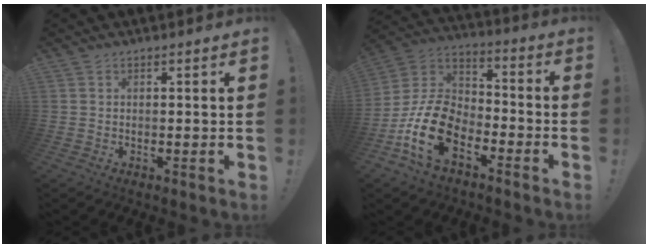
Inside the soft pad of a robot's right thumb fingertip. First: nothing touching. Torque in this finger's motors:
{"motor_torque": [1.22, 1.31, 1.44, -1.33, 0.50]}